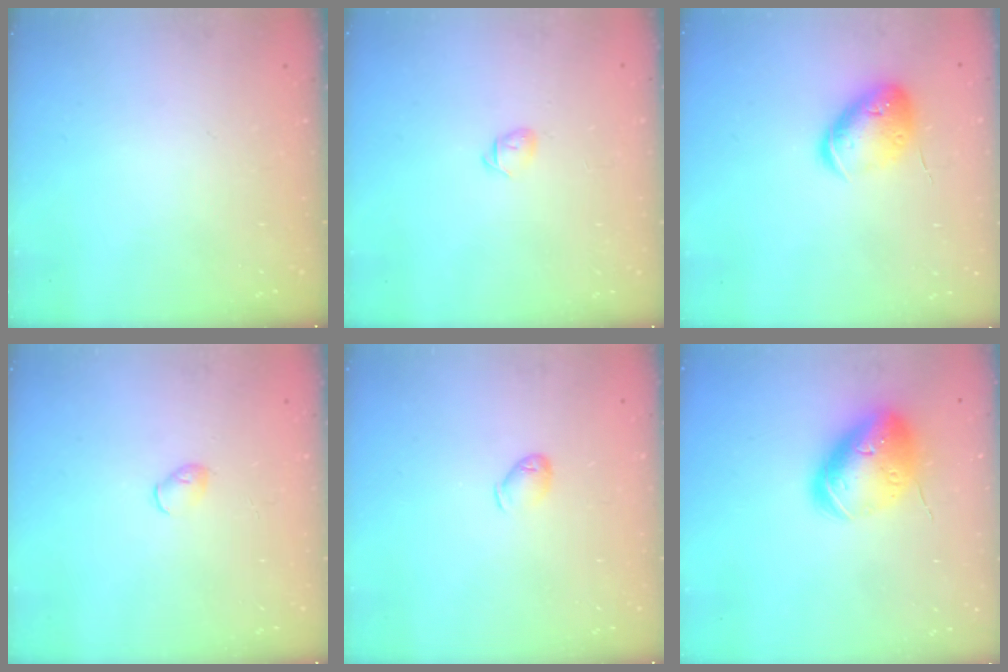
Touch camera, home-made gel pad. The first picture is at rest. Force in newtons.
{"total": 3.7, "press": 3.6, "slide": 0.9}
{"total": 14.4, "press": 14.2, "slide": 2.0}
{"total": 2.9, "press": 2.9, "slide": 0.7}
{"total": 5.9, "press": 5.7, "slide": 1.3}
{"total": 16.2, "press": 16.0, "slide": 2.7}